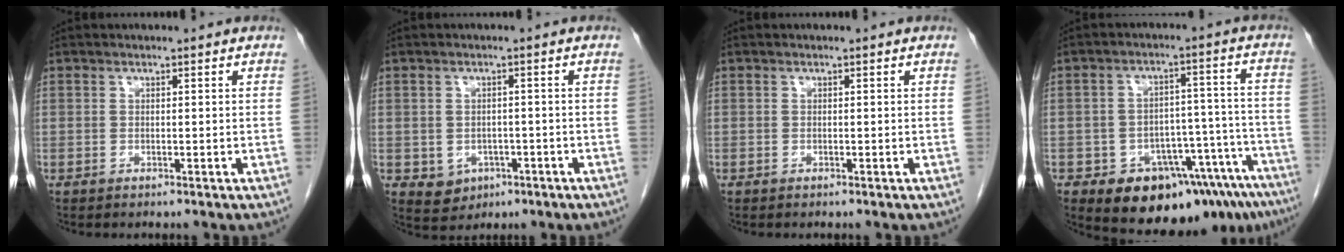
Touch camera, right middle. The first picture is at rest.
{"total": 4.4, "force": [-1.7, 3.7, 1.7], "torque": [-0.028, -0.001, -0.011]}
{"total": 0.0}
{"total": 16.0, "force": [-11.7, 7.4, 8.2], "torque": [-0.050, 0.051, -0.149]}